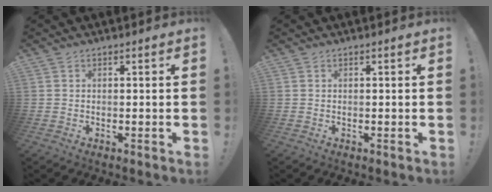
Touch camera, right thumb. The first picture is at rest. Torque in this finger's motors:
{"motor_torque": [-0.01, 0.01, 0.01, -0.01, 0.01]}